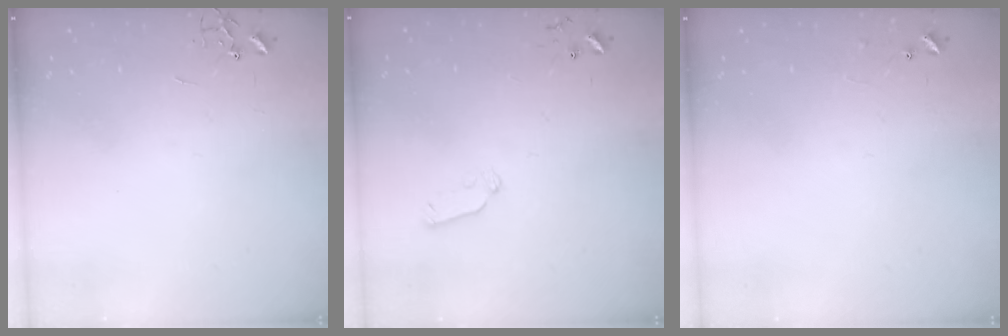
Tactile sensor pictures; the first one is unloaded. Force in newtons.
{"total": 5.9, "press": 5.9, "slide": 0.8}
{"total": 6.4, "press": 6.3, "slide": 0.5}